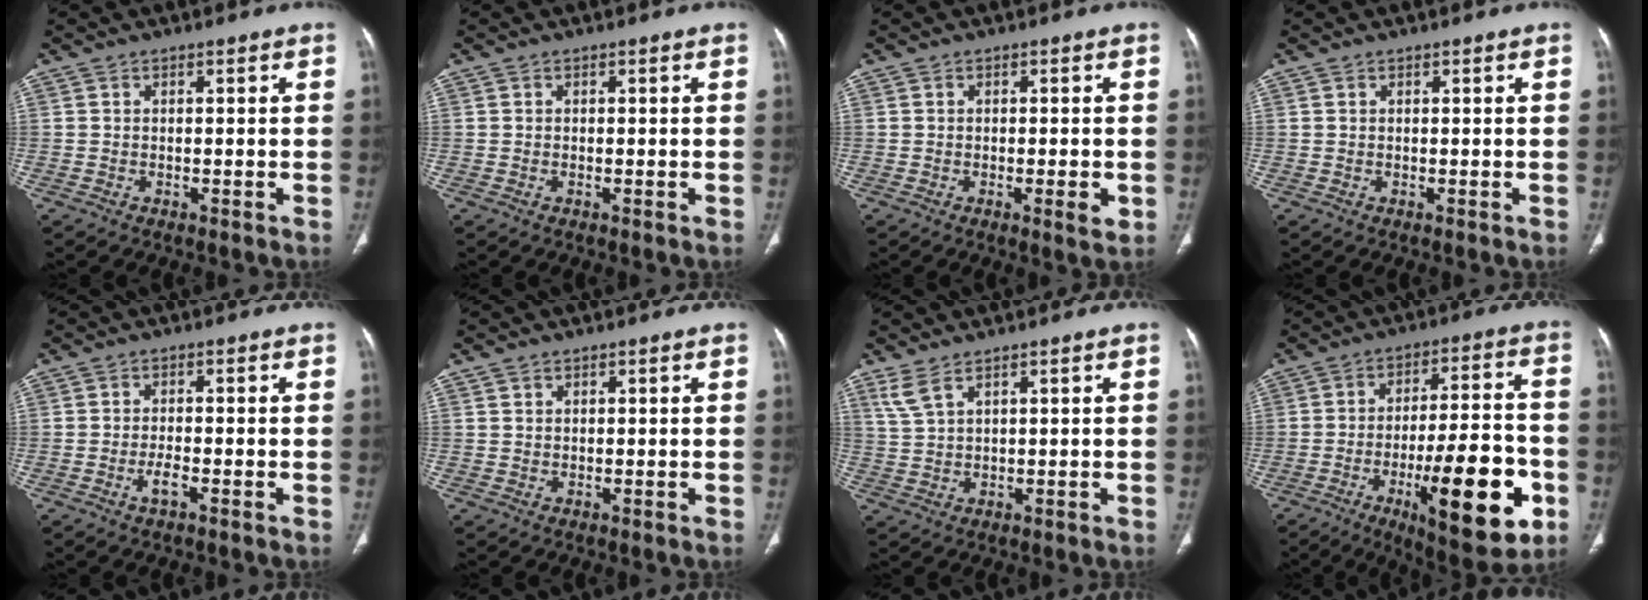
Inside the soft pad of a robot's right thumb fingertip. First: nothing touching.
{"total": 0.0}
{"total": 3.2, "force": [-0.9, 0.7, 3.0], "torque": [-0.043, -0.005, -0.012]}
{"total": 0.0}
{"total": 2.4, "force": [-1.2, 0.5, 2.0], "torque": [-0.042, 0.002, -0.025]}
{"total": 0.7, "force": [0.5, 0.4, 0.2], "torque": [0.001, -0.003, 0.008]}
{"total": 3.6, "force": [2.6, 1.0, 2.2], "torque": [-0.050, -0.002, 0.066]}
{"total": 22.1, "force": [-7.8, 6.7, 19.5], "torque": [-0.265, 0.020, -0.105]}